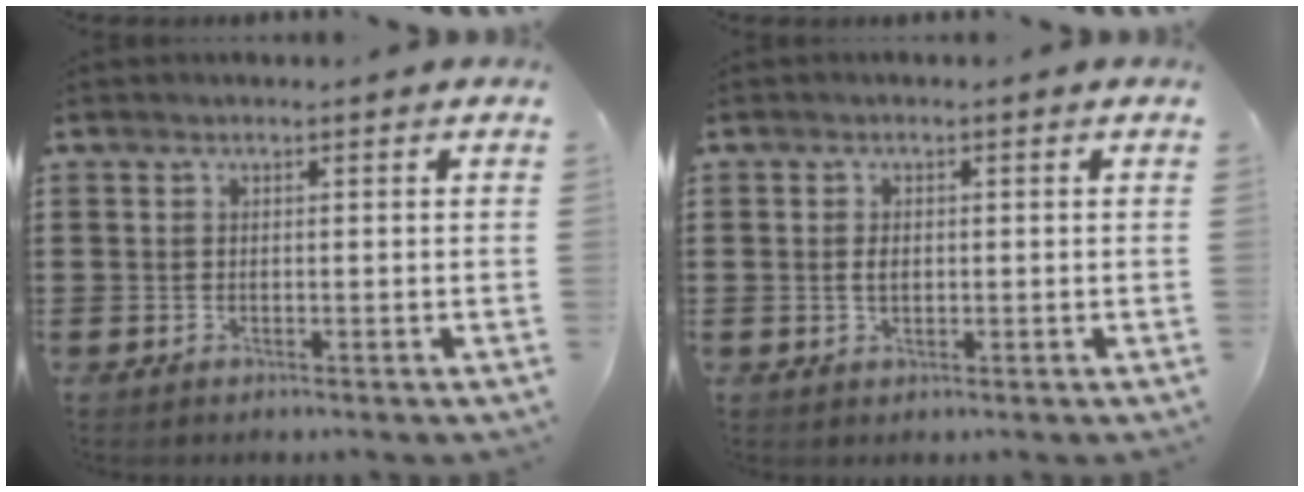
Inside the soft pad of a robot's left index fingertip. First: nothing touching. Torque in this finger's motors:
{"motor_torque": [0.43, 0.37, 0.24, 0.02]}